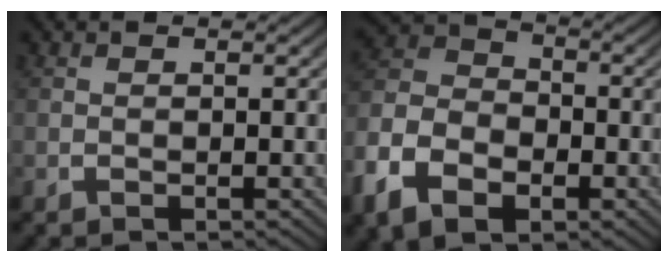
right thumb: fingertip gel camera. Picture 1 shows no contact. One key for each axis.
{"total": 9.0, "fx": -2.0, "fy": 6.9, "fz": 5.5, "tx": -0.119, "ty": -0.018, "tz": -0.032}